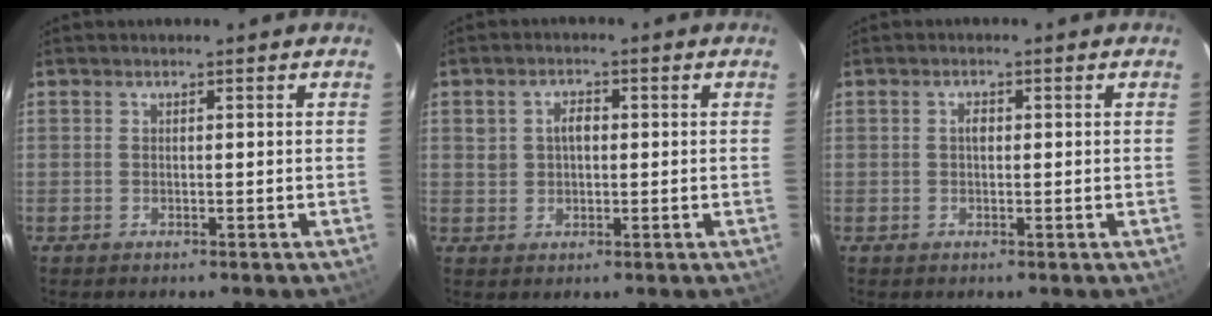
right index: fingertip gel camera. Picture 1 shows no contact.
{"total": 3.4, "force": [0.5, 2.6, 2.1], "torque": [-0.038, 0.010, 0.011]}
{"total": 1.3, "force": [0.1, 0.9, 1.0], "torque": [-0.018, 0.006, 0.000]}